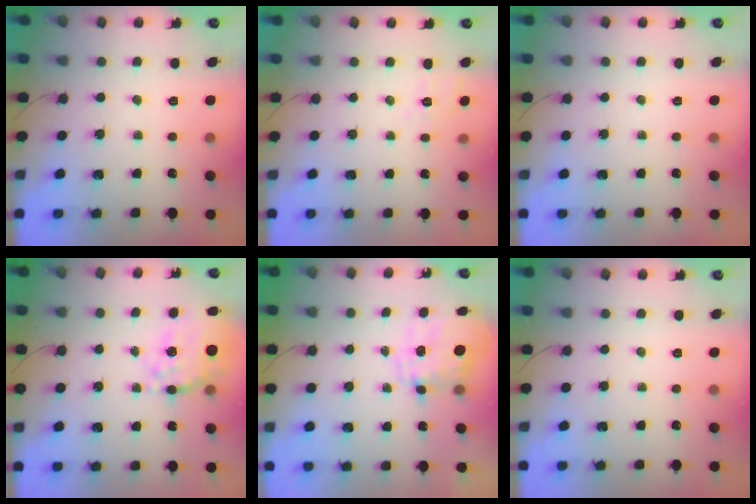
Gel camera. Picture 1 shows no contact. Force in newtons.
{"total": 3.8, "press": 3.3, "slide": 2.0}
{"total": 0.0}
{"total": 11.9, "press": 11.2, "slide": 4.0}
{"total": 3.4, "press": 3.2, "slide": 1.1}
{"total": 0.0}